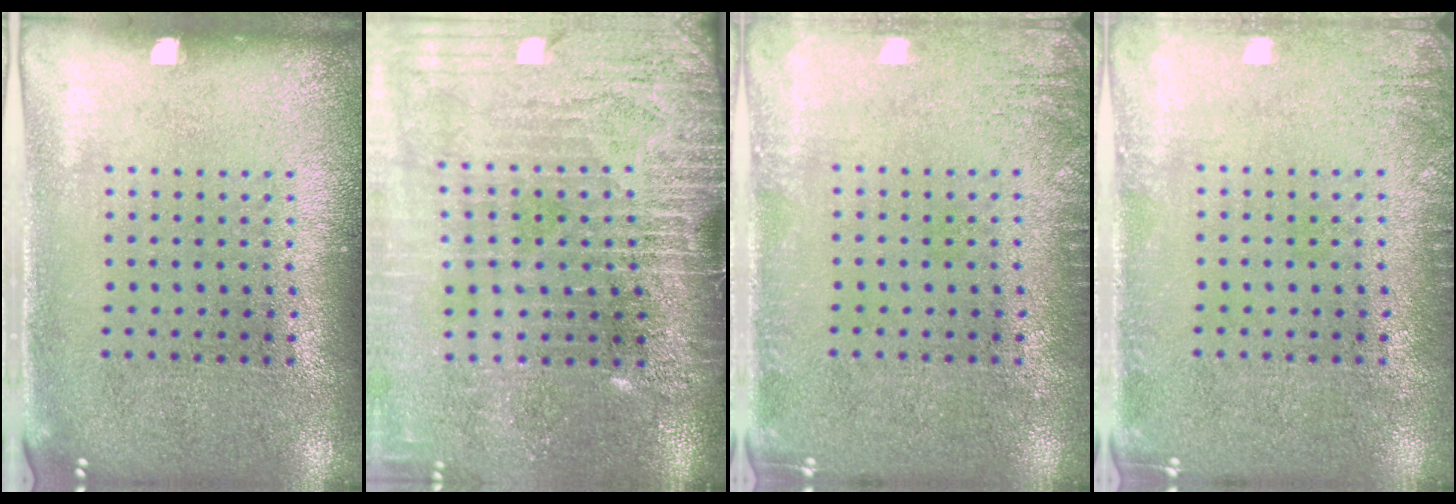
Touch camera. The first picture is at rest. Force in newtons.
{"total": 4.2, "press": 3.6, "slide": 2.1}
{"total": 1.6, "press": 1.6, "slide": 0.2}
{"total": 1.4, "press": 1.4, "slide": 0.3}